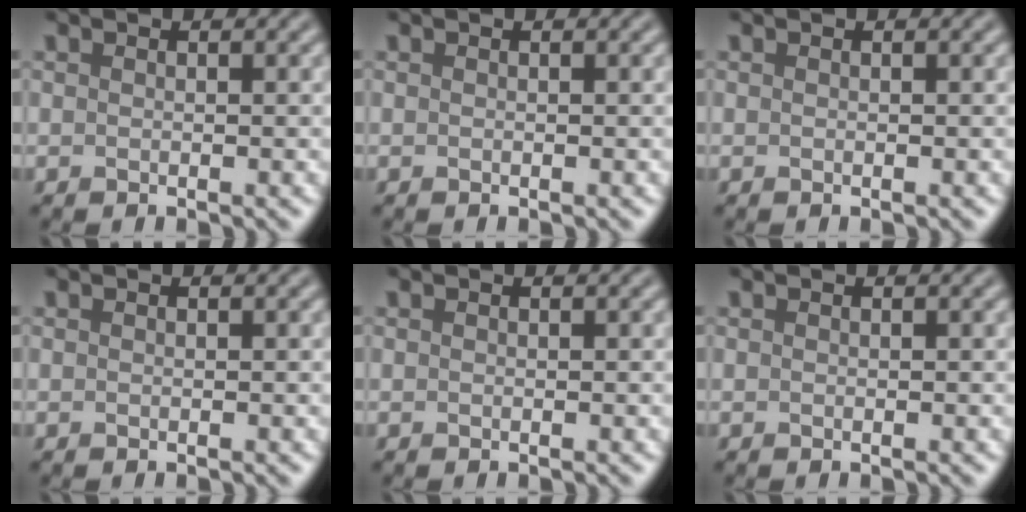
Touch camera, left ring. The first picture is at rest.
{"total": 0.0}
{"total": 0.0}
{"total": 0.0}
{"total": 0.0}
{"total": 0.0}